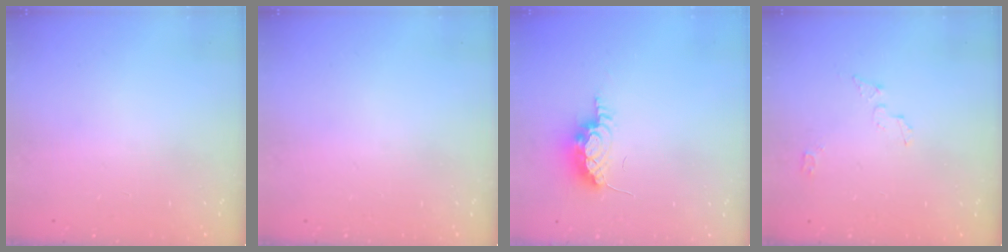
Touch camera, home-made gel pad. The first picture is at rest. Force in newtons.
{"total": 0.0}
{"total": 8.1, "press": 7.9, "slide": 1.8}
{"total": 3.7, "press": 3.7, "slide": 0.4}